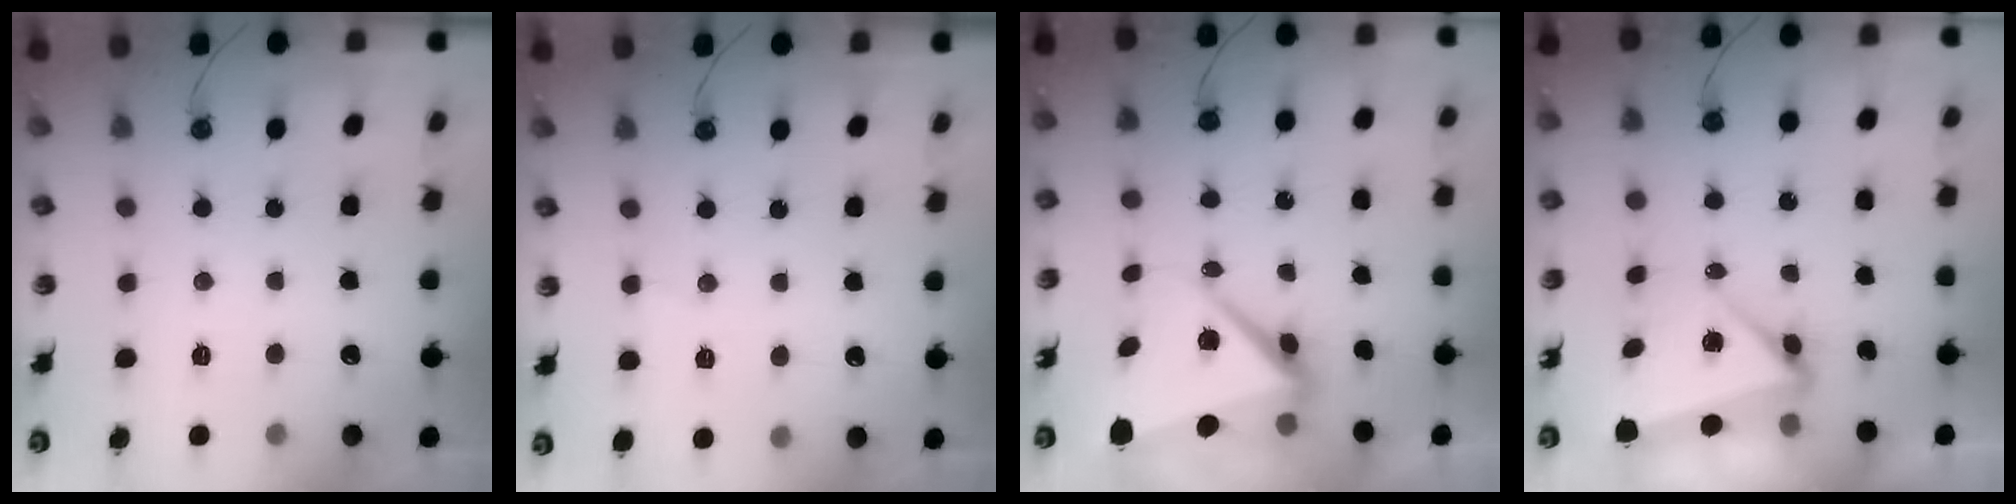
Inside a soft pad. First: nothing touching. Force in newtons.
{"total": 5.2, "press": 4.6, "slide": 2.4}
{"total": 10.5, "press": 10.3, "slide": 1.9}
{"total": 5.4, "press": 5.2, "slide": 1.4}